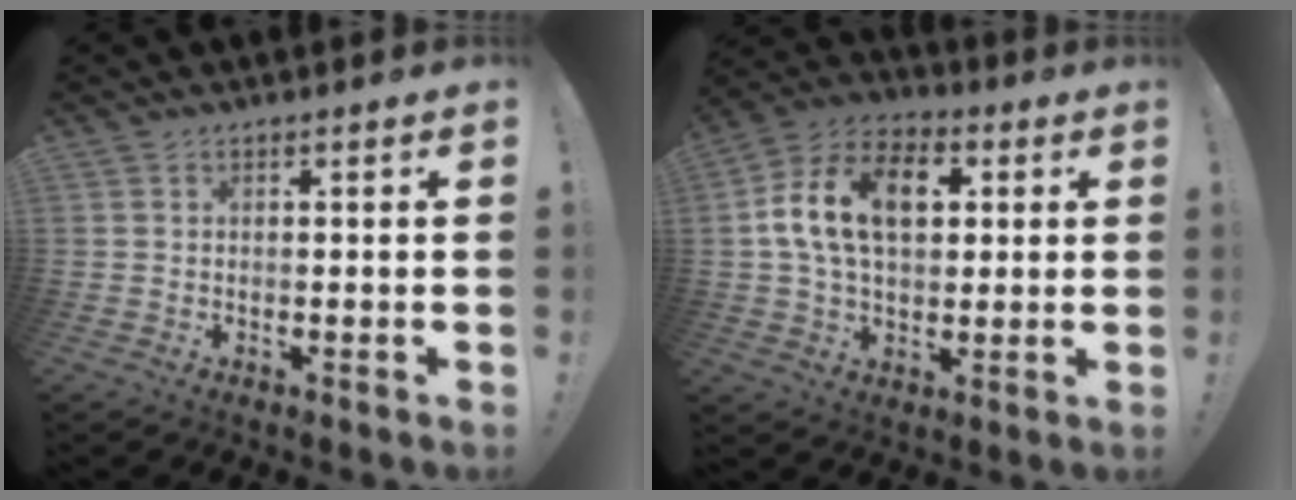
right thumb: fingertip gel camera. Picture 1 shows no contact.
{"total": 17.7, "force": [4.0, 11.5, 12.9], "torque": [-0.216, 0.006, 0.070]}